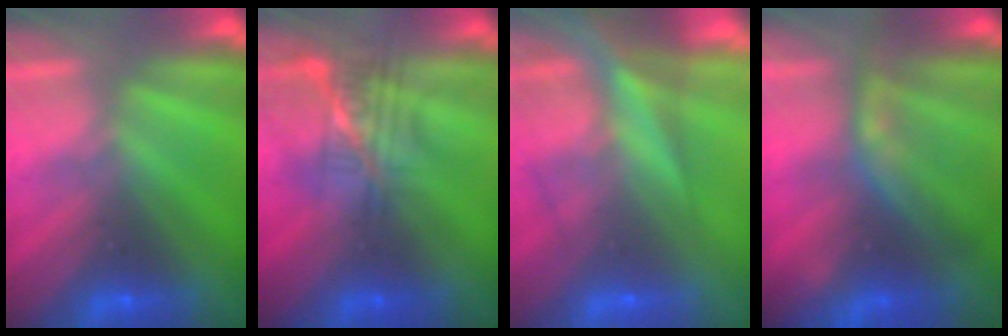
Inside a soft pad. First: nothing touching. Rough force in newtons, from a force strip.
{"total": 2.4}
{"total": 6.9}
{"total": 8.6}